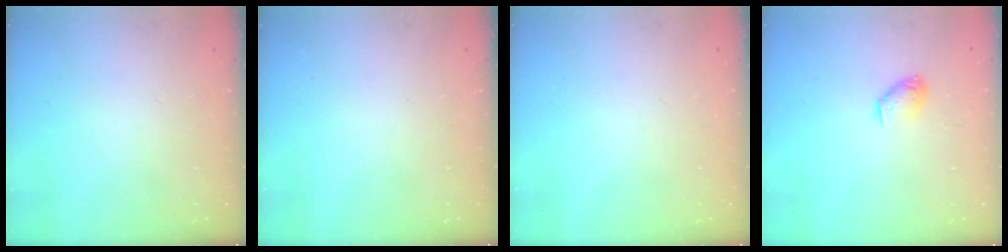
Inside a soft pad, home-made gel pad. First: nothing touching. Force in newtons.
{"total": 0.0}
{"total": 0.0}
{"total": 6.6, "press": 6.6, "slide": 1.1}